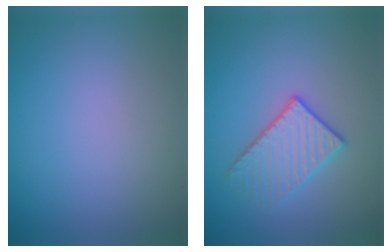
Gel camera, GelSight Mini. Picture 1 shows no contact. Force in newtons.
{"total": 3.0, "press": 2.9, "slide": 0.8}